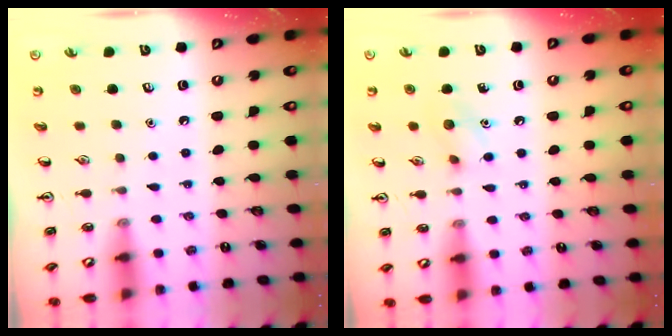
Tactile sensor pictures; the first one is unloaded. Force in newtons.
{"total": 6.6, "press": 6.5, "slide": 1.4}